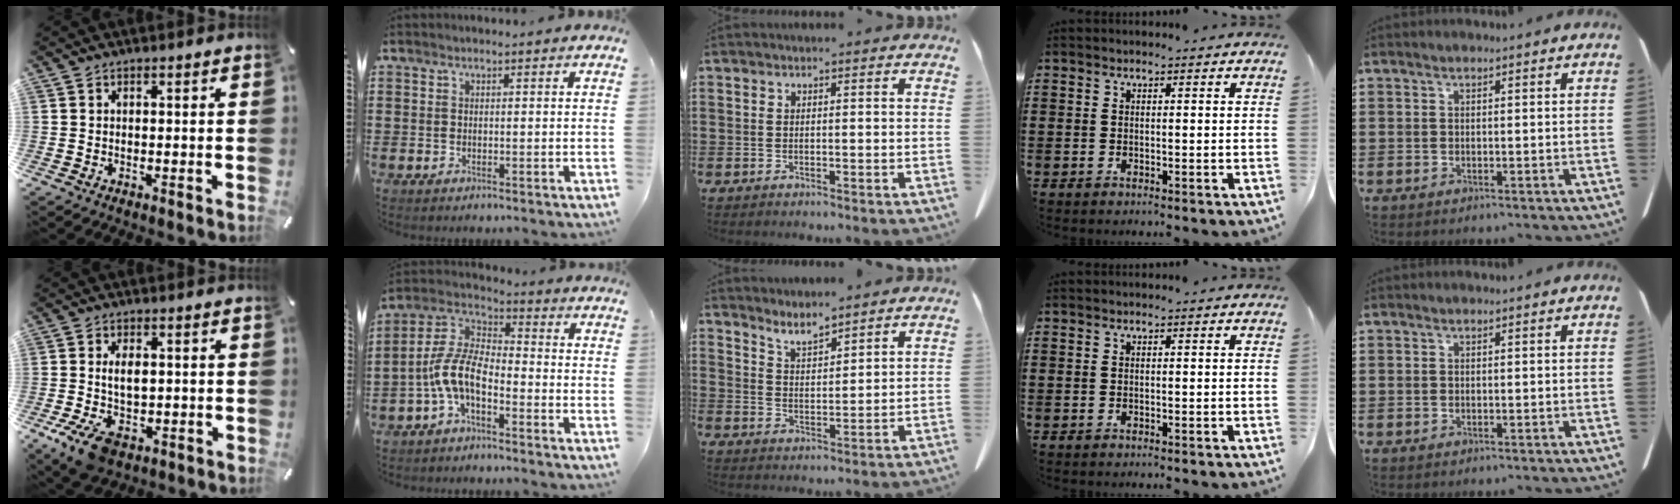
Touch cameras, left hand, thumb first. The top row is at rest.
{"thumb": {"total": 10.1, "force": [-1.4, 6.5, 7.6], "torque": [-0.122, 0.003, -0.020]}, "index": {"total": 8.4, "force": [-4.5, 3.2, 6.4], "torque": [-0.168, -0.017, -0.100]}, "middle": {"total": 3.9, "force": [3.9, 0.0, 0.4], "torque": [-0.021, -0.019, 0.070]}}